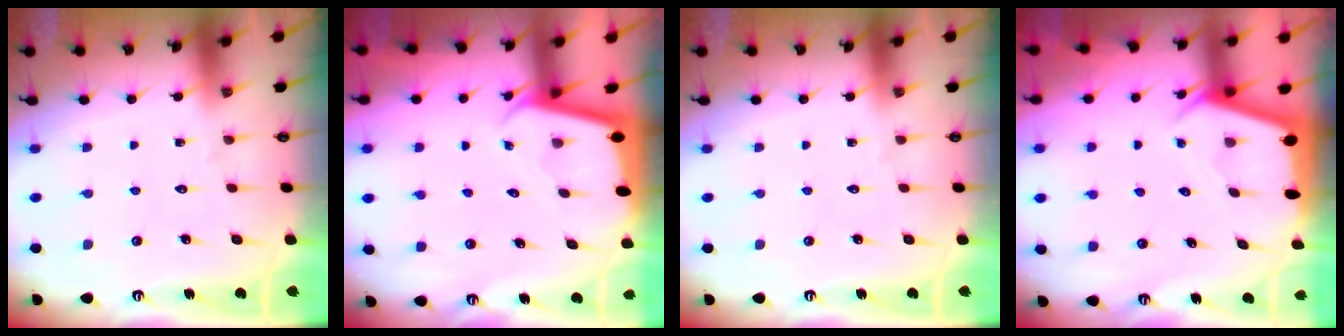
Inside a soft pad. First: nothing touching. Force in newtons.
{"total": 1.9, "press": 1.9, "slide": 0.1}
{"total": 0.0}
{"total": 2.5, "press": 2.5, "slide": 0.2}